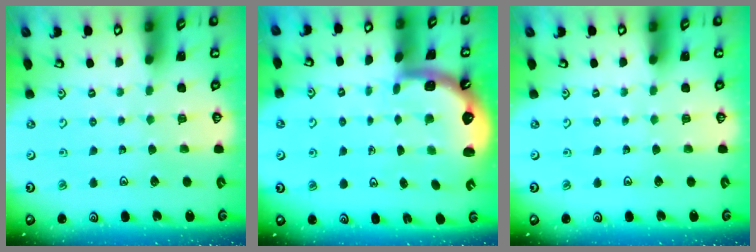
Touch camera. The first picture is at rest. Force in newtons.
{"total": 1.9, "press": 1.8, "slide": 0.6}
{"total": 0.0}